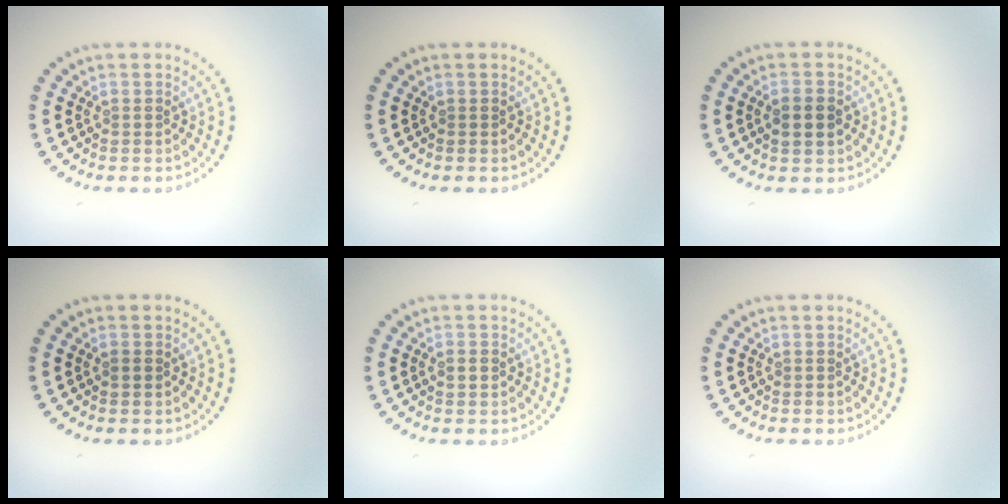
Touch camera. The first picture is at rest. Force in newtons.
{"total": 0.0}
{"total": 2.4, "press": 2.4, "slide": 0.1}
{"total": 0.8, "press": 0.8, "slide": 0.0}
{"total": 1.1, "press": 1.1, "slide": 0.2}
{"total": 0.0}